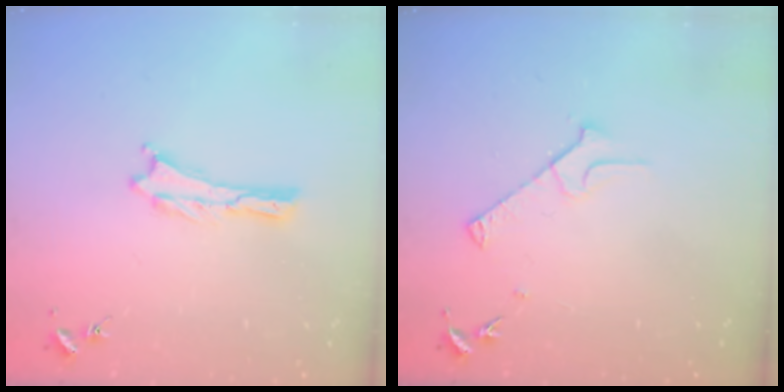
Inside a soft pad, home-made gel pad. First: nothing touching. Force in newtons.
{"total": 3.9, "press": 3.9, "slide": 0.4}